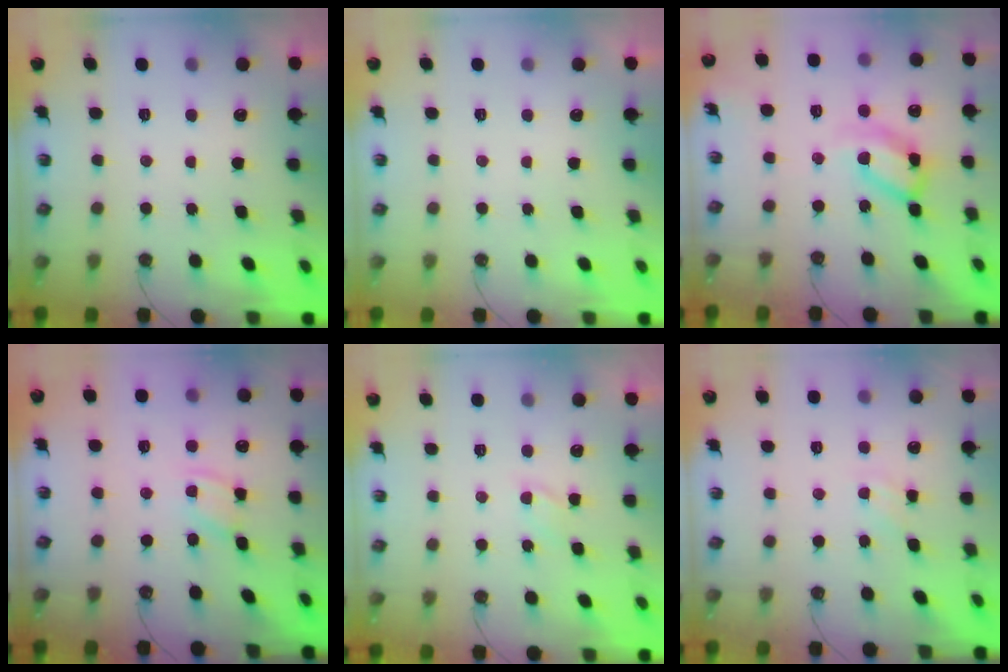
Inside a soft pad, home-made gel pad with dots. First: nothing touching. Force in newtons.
{"total": 0.0}
{"total": 14.8, "press": 14.8, "slide": 1.1}
{"total": 2.5, "press": 2.5, "slide": 0.1}
{"total": 4.8, "press": 4.7, "slide": 0.6}
{"total": 1.4, "press": 1.4, "slide": 0.2}